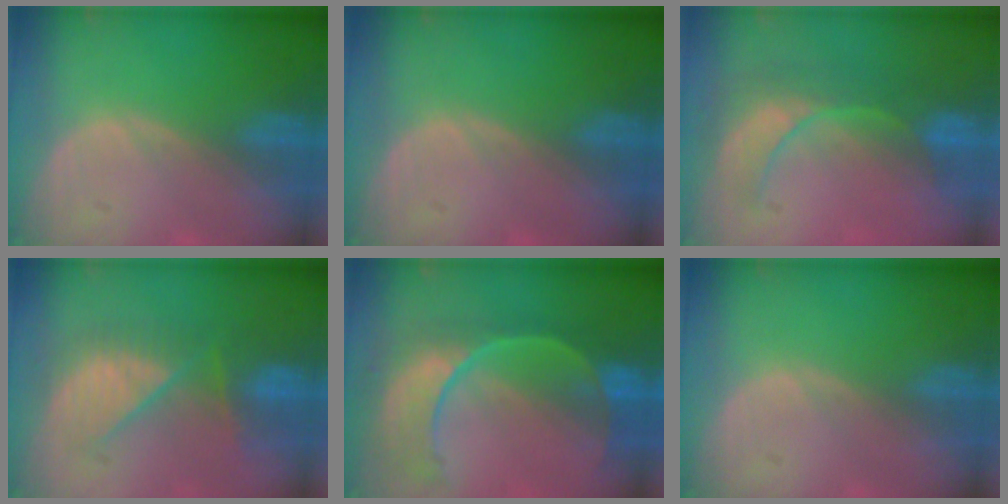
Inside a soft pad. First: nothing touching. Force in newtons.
{"total": 0.0}
{"total": 7.9, "press": 7.4, "slide": 2.6}
{"total": 8.1, "press": 8.1, "slide": 0.0}
{"total": 11.1, "press": 9.4, "slide": 6.0}
{"total": 0.0}